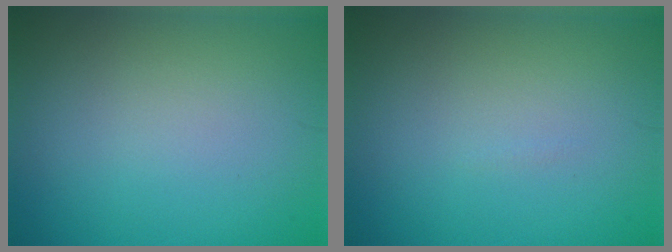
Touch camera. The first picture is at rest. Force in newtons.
{"total": 0.0}